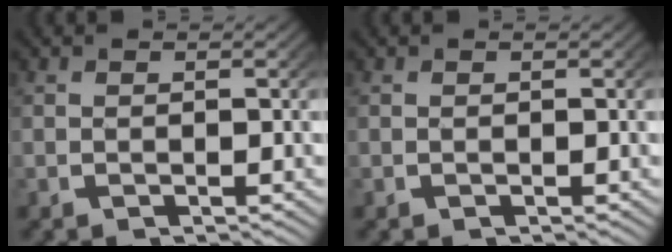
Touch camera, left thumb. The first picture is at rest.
{"total": 0.0}